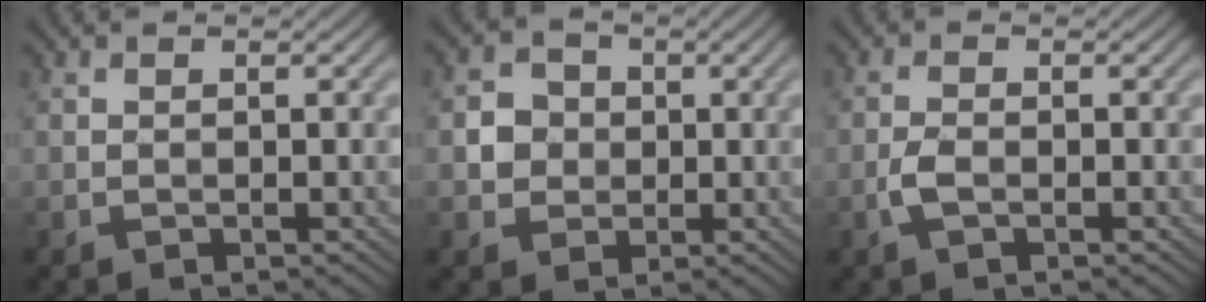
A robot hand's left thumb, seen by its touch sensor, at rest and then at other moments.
{"total": 3.8, "force": [0.1, 3.6, 1.3], "torque": [-0.034, 0.002, -0.012]}
{"total": 2.0, "force": [-0.8, 0.8, 1.6], "torque": [-0.037, 0.003, -0.022]}